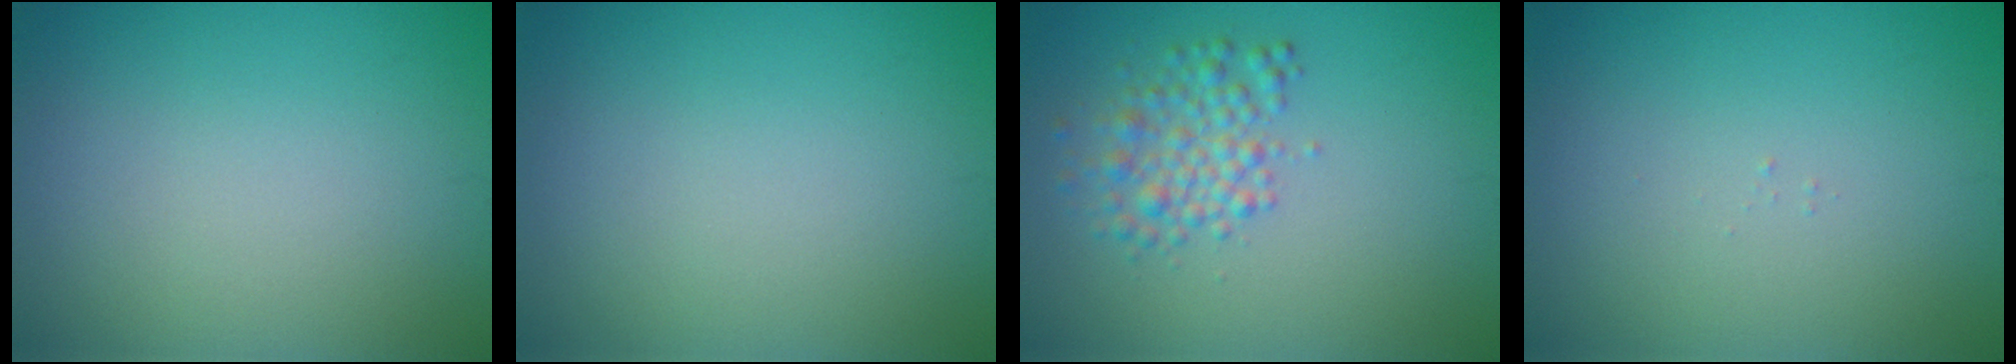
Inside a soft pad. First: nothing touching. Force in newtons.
{"total": 0.0}
{"total": 2.9, "press": 2.9, "slide": 0.0}
{"total": 0.0}